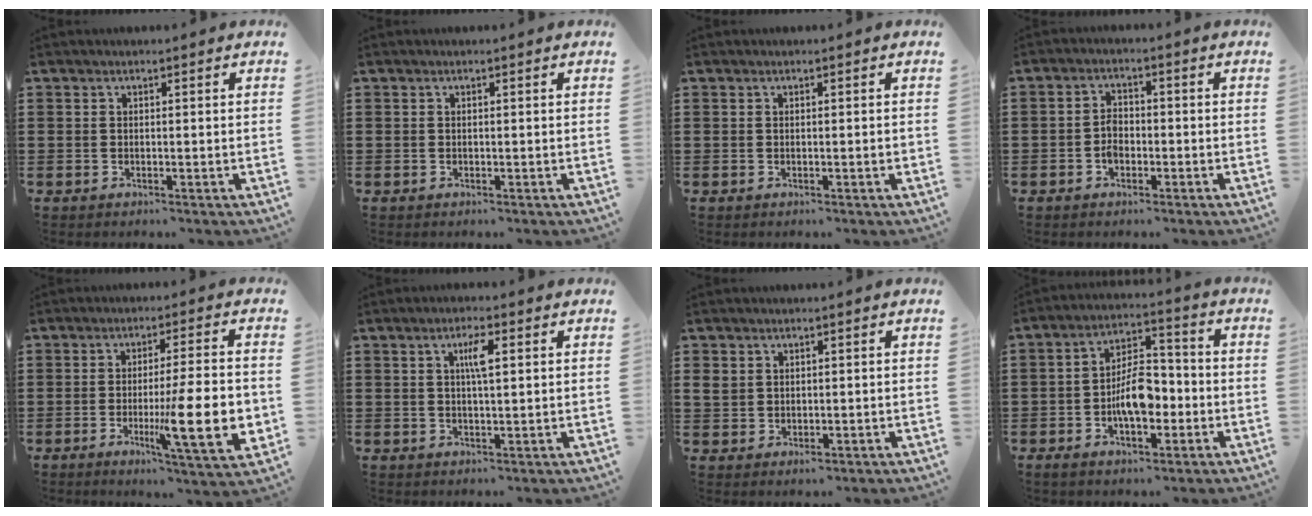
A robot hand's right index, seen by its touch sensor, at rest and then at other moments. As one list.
[{"total": 0.0}, {"total": 0.7, "force": [-0.1, 0.1, 0.7], "torque": [-0.012, -0.001, -0.002]}, {"total": 2.8, "force": [-1.1, 1.7, 2.0], "torque": [-0.045, 0.000, -0.023]}, {"total": 14.0, "force": [-2.7, 2.4, 13.6], "torque": [-0.208, -0.018, -0.042]}, {"total": 3.6, "force": [1.0, 0.8, 3.4], "torque": [-0.061, 0.006, 0.011]}, {"total": 1.9, "force": [0.7, 1.6, 0.7], "torque": [-0.020, 0.006, 0.013]}, {"total": 8.4, "force": [-2.2, 4.2, 6.9], "torque": [-0.116, 0.006, -0.046]}]